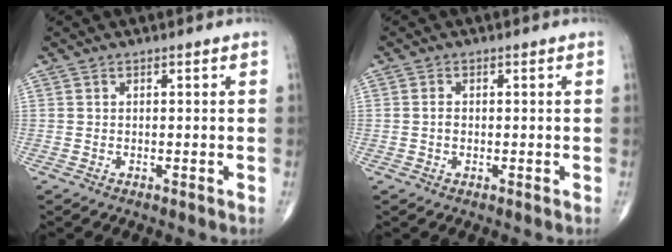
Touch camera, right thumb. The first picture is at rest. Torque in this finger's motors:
{"motor_torque": [0.03, 0.04, 0.15, 0.24, 0.03]}